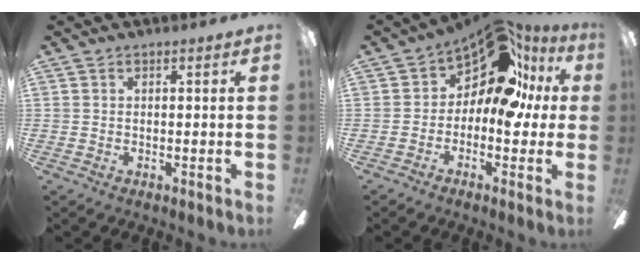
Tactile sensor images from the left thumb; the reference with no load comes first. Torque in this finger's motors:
{"motor_torque": [1.33, 2.09, 0.11, 0.03, 0.06]}